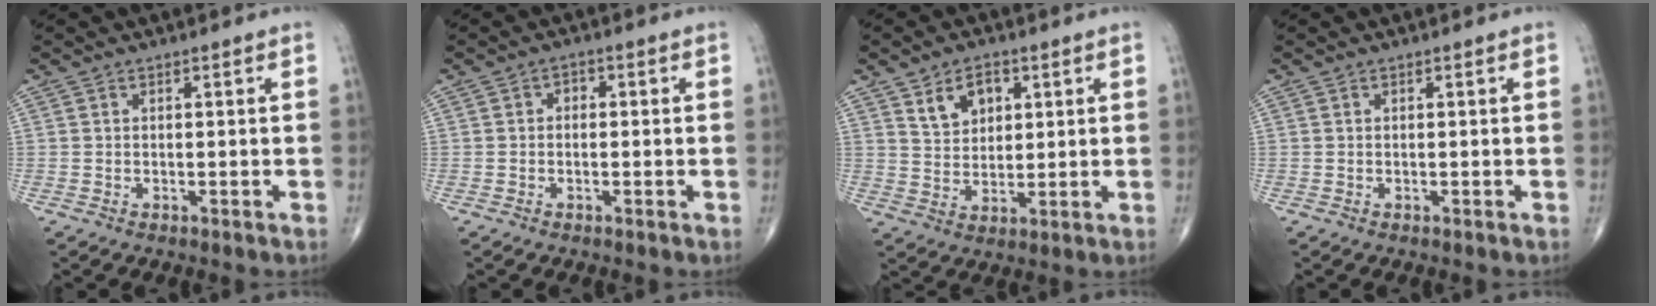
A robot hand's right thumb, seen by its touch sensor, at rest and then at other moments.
{"total": 1.7, "force": [0.0, 1.3, 1.2], "torque": [-0.006, 0.008, -0.006]}
{"total": 7.0, "force": [3.3, 4.6, 4.0], "torque": [-0.044, -0.018, 0.061]}
{"total": 0.0}